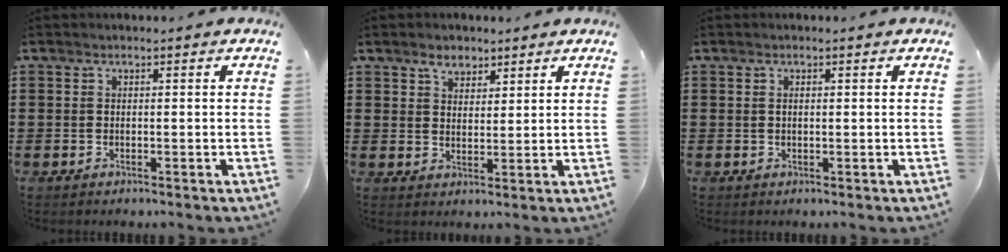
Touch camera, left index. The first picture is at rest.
{"total": 3.5, "force": [2.6, 2.0, 1.0], "torque": [-0.021, 0.004, 0.048]}
{"total": 0.7, "force": [0.1, 0.4, 0.5], "torque": [-0.013, 0.001, 0.002]}